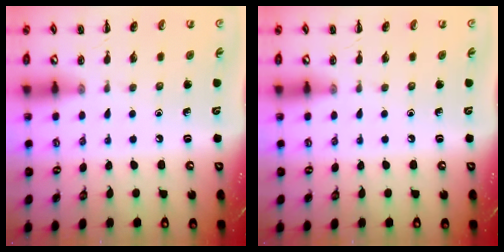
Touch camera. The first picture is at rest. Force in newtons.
{"total": 0.0}